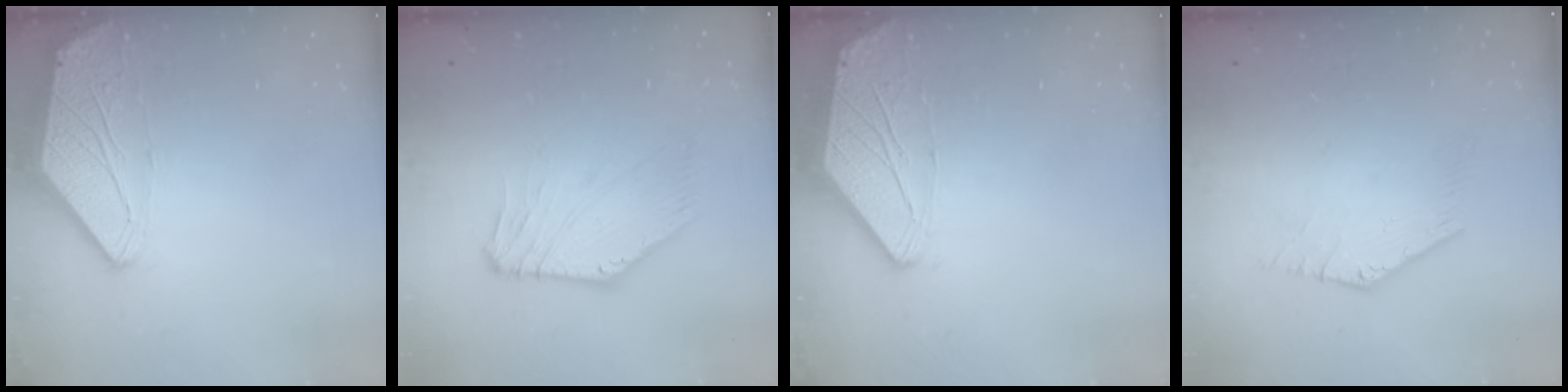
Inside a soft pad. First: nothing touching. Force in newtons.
{"total": 0.6, "press": 0.4, "slide": 0.4}
{"total": 0.0}
{"total": 0.5, "press": 0.3, "slide": 0.4}